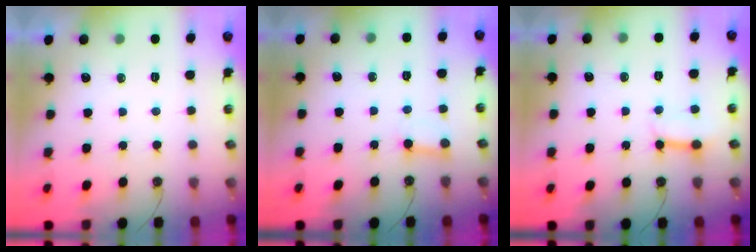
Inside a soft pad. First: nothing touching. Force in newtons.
{"total": 3.7, "press": 3.7, "slide": 0.5}
{"total": 5.7, "press": 5.7, "slide": 0.7}